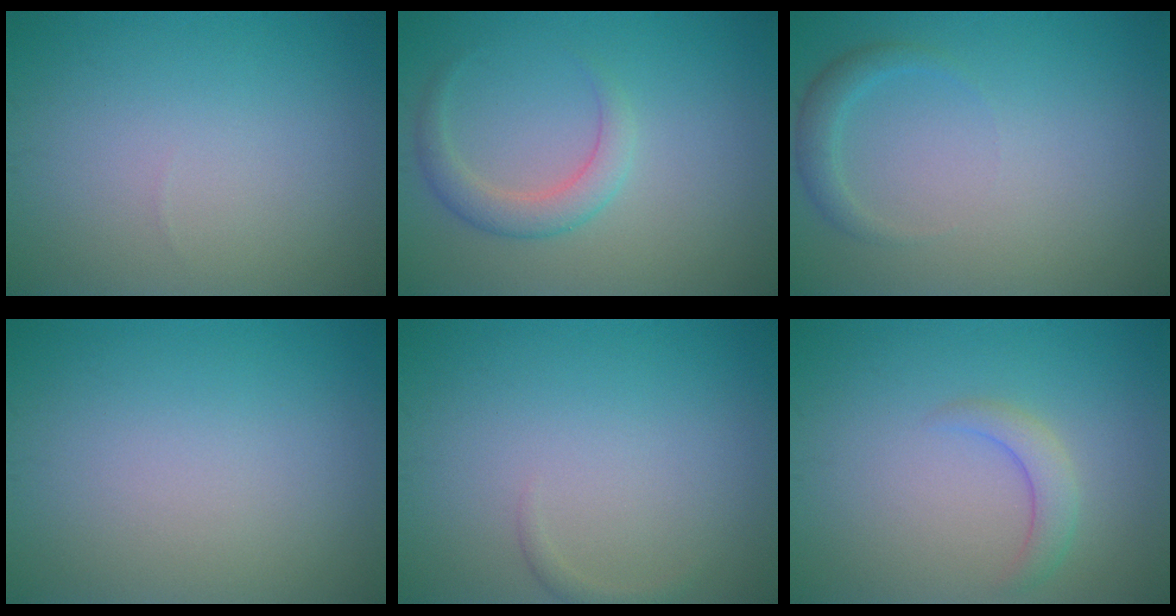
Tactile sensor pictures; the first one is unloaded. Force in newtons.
{"total": 2.6, "press": 2.6, "slide": 0.2}
{"total": 1.7, "press": 1.7, "slide": 0.1}
{"total": 0.0}
{"total": 0.7, "press": 0.7, "slide": 0.0}
{"total": 2.1, "press": 2.0, "slide": 0.3}